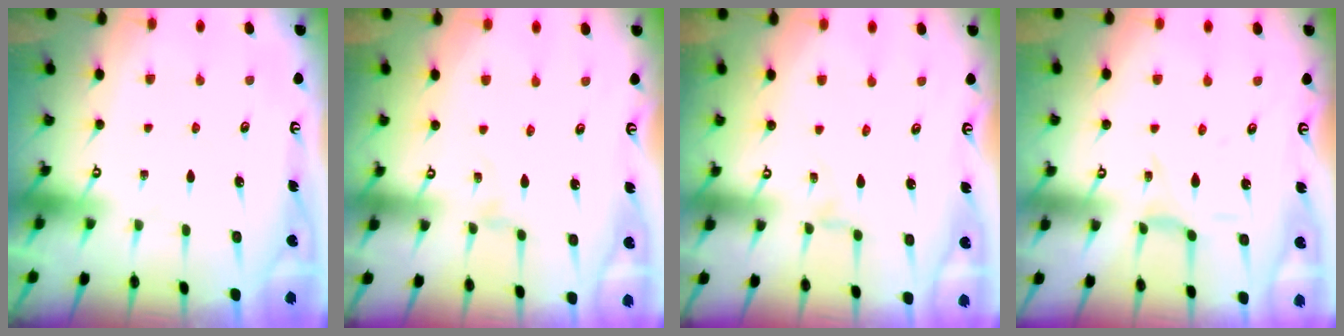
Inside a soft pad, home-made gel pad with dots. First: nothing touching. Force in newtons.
{"total": 0.0}
{"total": 0.0}
{"total": 2.8, "press": 2.7, "slide": 0.6}